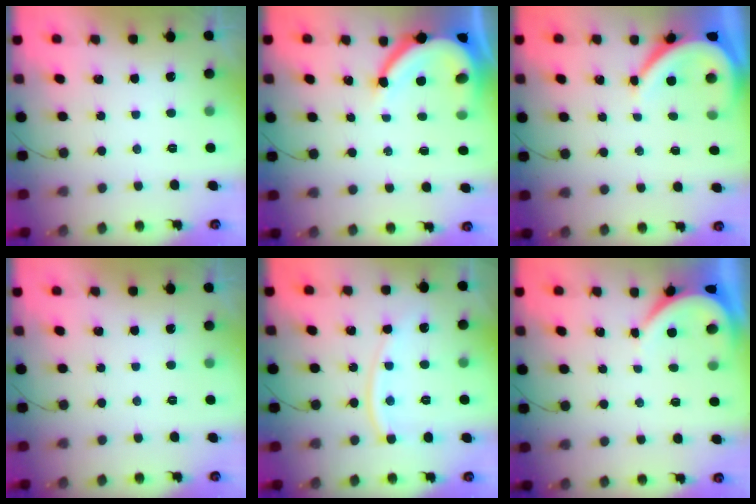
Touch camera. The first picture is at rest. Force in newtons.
{"total": 10.2, "press": 10.1, "slide": 1.1}
{"total": 7.2, "press": 7.2, "slide": 0.7}
{"total": 0.0}
{"total": 9.8, "press": 9.7, "slide": 1.2}
{"total": 3.5, "press": 3.4, "slide": 0.5}